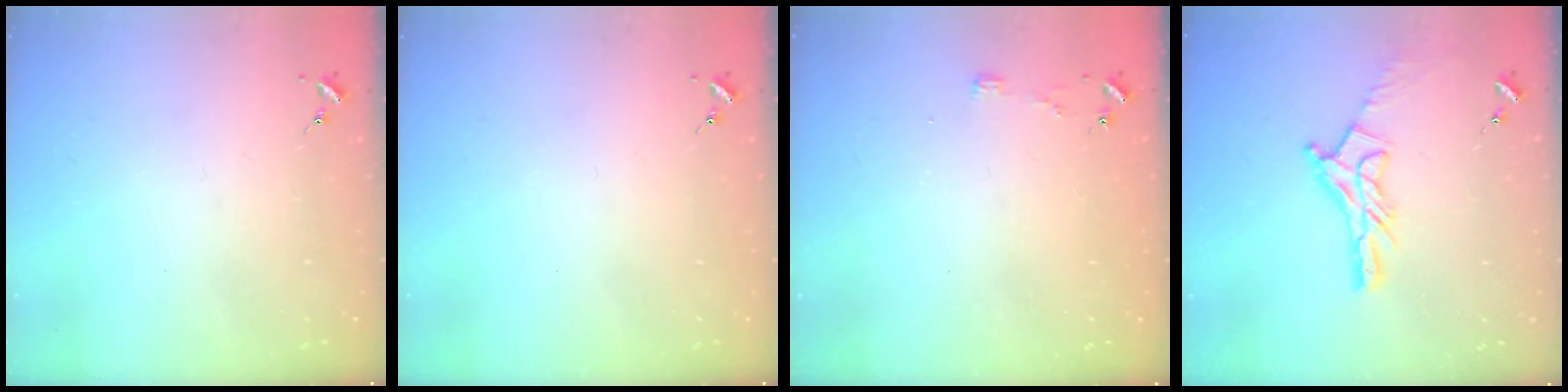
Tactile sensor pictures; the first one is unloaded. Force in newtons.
{"total": 0.0}
{"total": 2.8, "press": 2.8, "slide": 0.2}
{"total": 12.7, "press": 12.7, "slide": 0.7}